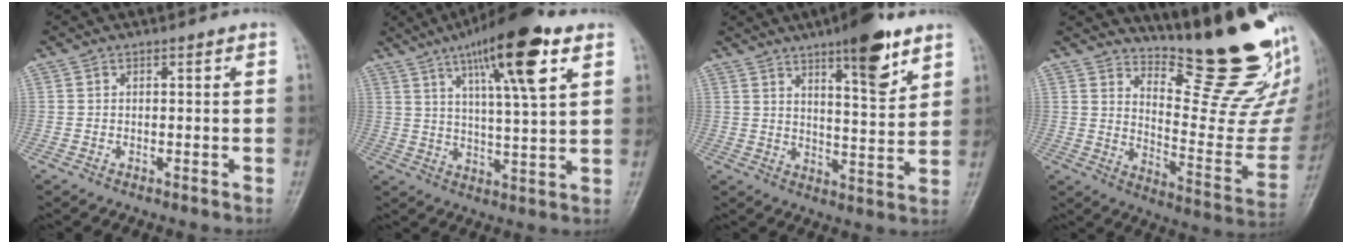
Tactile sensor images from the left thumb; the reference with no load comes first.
{"total": 16.5, "force": [8.3, 3.4, 13.8], "torque": [-0.214, -0.022, 0.133]}
{"total": 14.1, "force": [8.7, 3.6, 10.5], "torque": [-0.131, -0.051, 0.131]}
{"total": 21.4, "force": [16.6, 5.0, 12.5], "torque": [-0.135, -0.147, 0.239]}